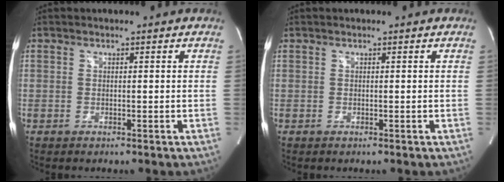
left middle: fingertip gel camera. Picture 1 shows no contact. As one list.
[{"total": 0.0}]